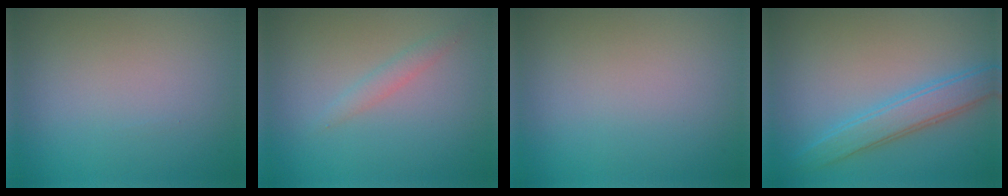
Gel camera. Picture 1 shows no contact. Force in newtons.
{"total": 1.2, "press": 1.2, "slide": 0.0}
{"total": 0.0}
{"total": 3.4, "press": 3.4, "slide": 0.1}